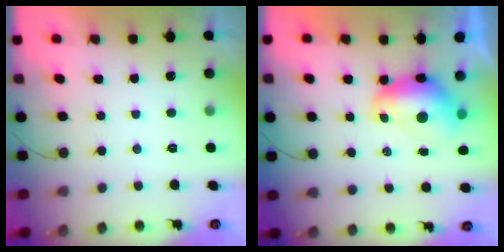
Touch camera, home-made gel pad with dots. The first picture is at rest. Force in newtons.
{"total": 8.7, "press": 8.7, "slide": 0.6}